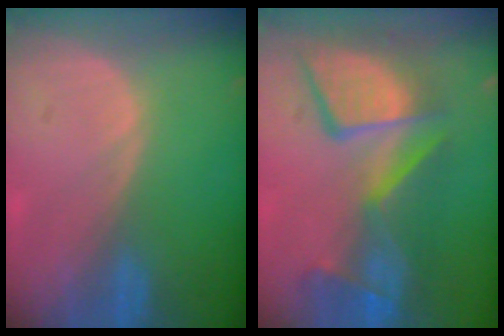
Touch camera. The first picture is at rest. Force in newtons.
{"total": 12.1, "press": 11.1, "slide": 4.9}